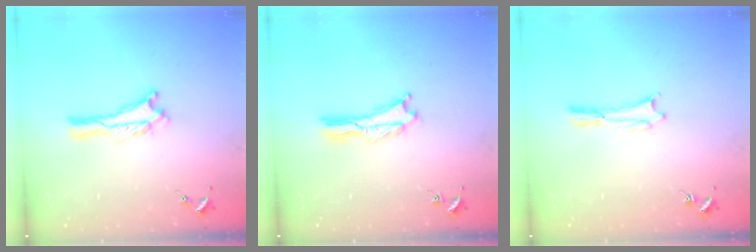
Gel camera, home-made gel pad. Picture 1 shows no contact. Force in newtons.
{"total": 0.7, "press": 0.7, "slide": 0.2}
{"total": 0.7, "press": 0.7, "slide": 0.1}